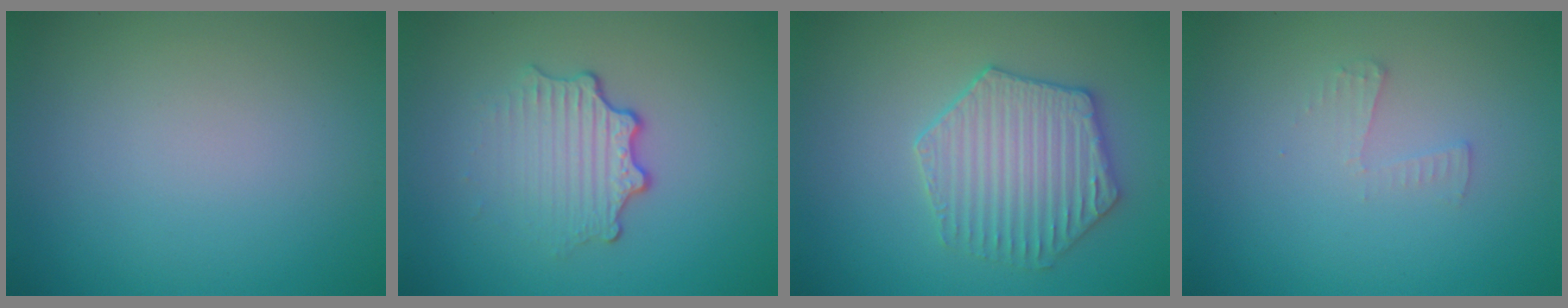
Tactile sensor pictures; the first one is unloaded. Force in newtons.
{"total": 3.4, "press": 2.4, "slide": 2.5}
{"total": 4.3, "press": 4.0, "slide": 1.6}
{"total": 1.0, "press": 1.0, "slide": 0.0}